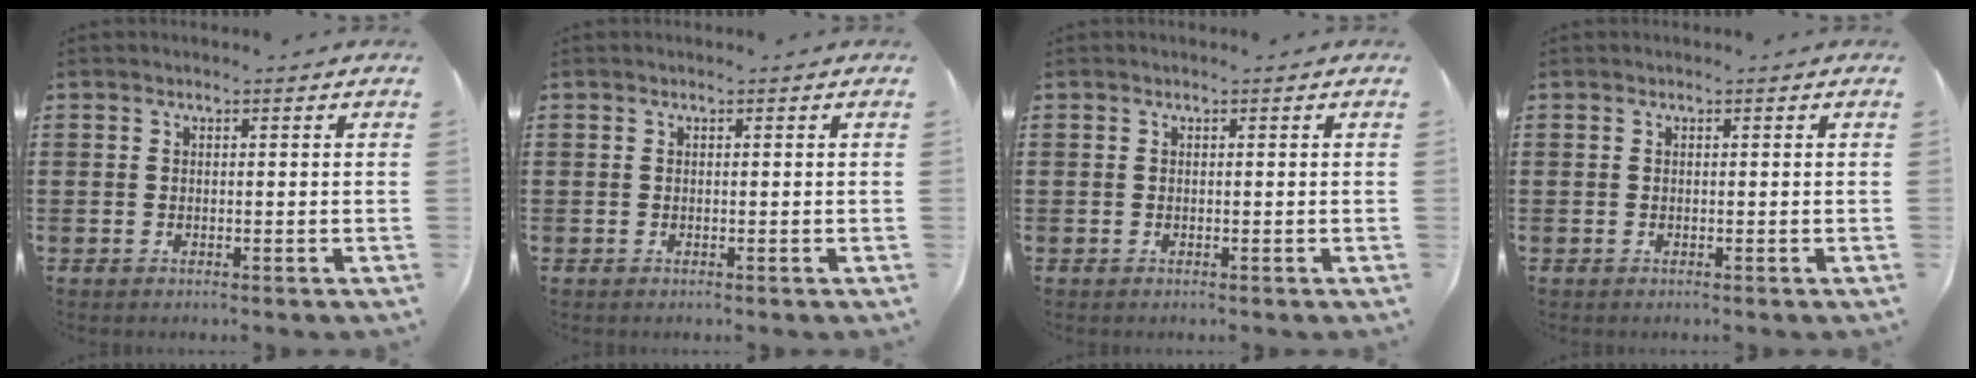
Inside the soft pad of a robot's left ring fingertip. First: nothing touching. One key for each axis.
{"total": 0.0}
{"total": 0.0}
{"total": 0.0}